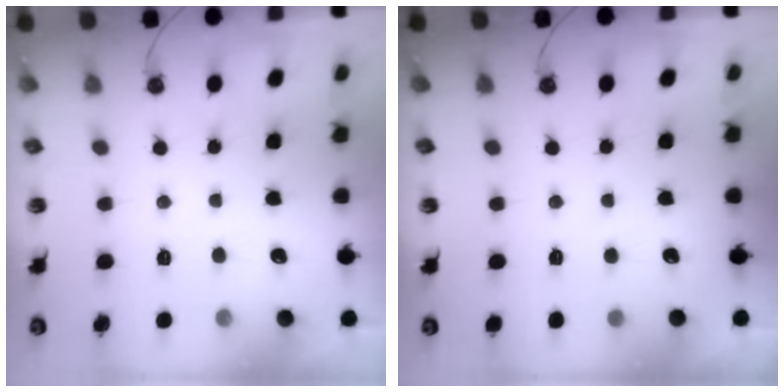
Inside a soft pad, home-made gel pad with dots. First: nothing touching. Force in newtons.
{"total": 1.1, "press": 0.6, "slide": 0.9}